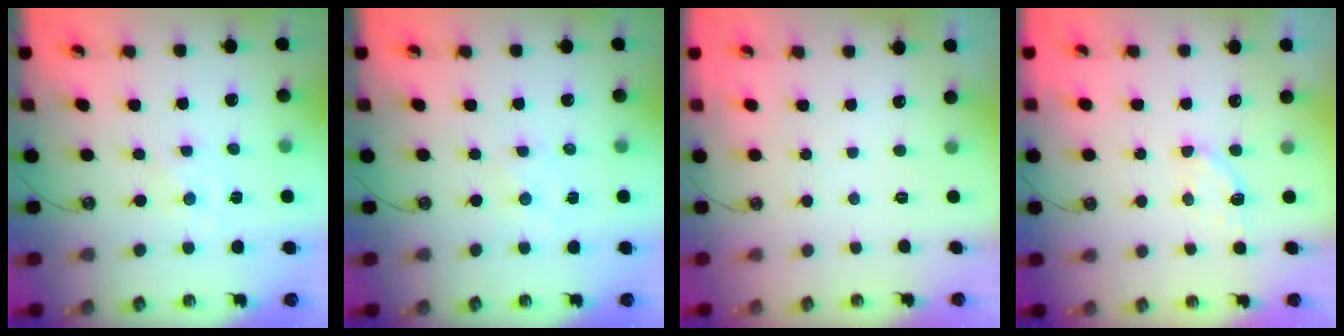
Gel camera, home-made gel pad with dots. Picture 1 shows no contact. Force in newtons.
{"total": 1.8, "press": 1.7, "slide": 0.3}
{"total": 0.0}
{"total": 4.6, "press": 4.5, "slide": 0.8}